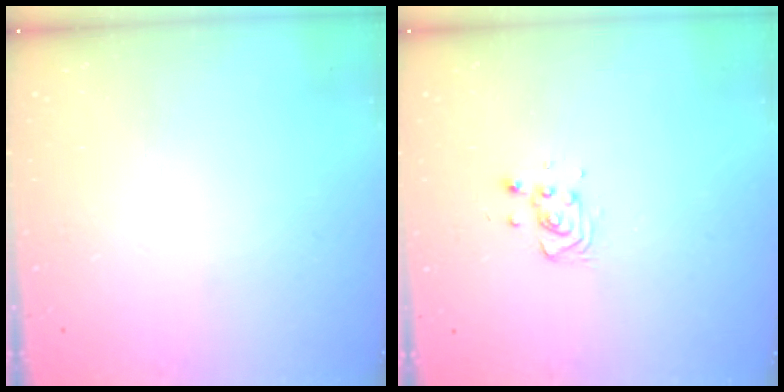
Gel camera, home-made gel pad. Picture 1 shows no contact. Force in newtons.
{"total": 5.4, "press": 5.3, "slide": 1.2}